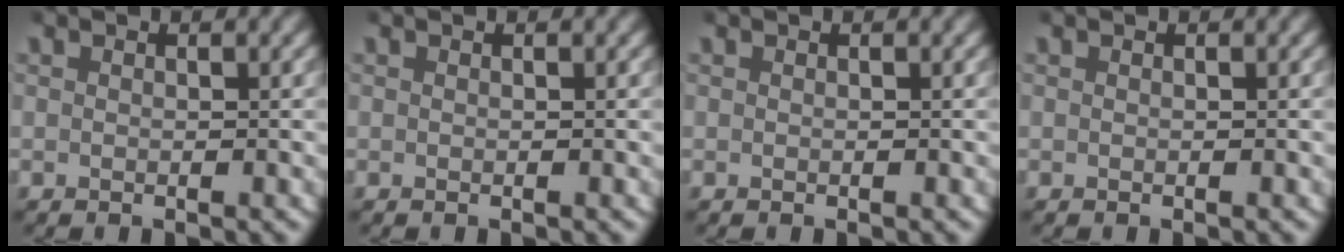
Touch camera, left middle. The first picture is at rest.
{"total": 0.0}
{"total": 0.0}
{"total": 0.0}